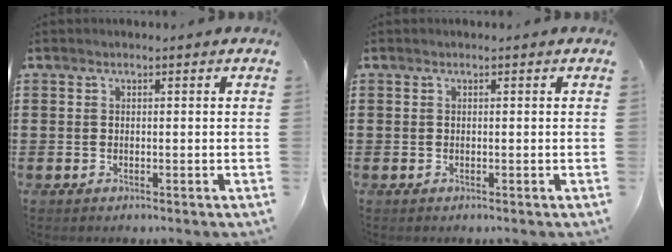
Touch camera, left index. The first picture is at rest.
{"total": 0.0}